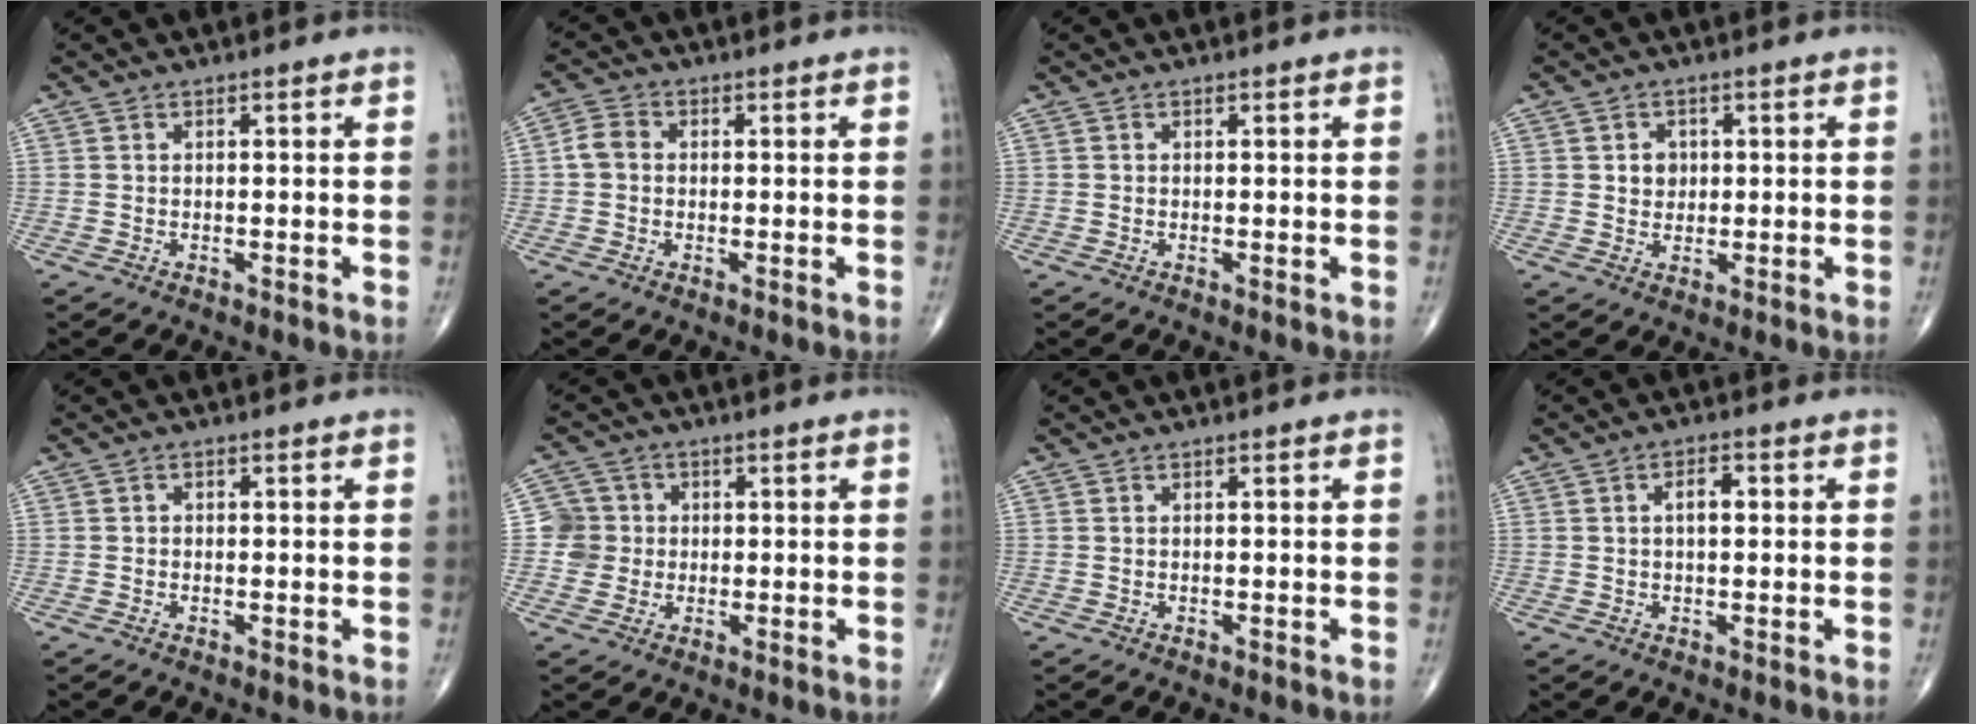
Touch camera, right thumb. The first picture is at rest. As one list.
[{"total": 3.4, "force": [-0.1, 2.8, 2.0], "torque": [-0.035, 0.010, -0.007]}, {"total": 0.0}, {"total": 3.0, "force": [0.6, 2.6, 1.4], "torque": [-0.005, 0.000, 0.009]}, {"total": 0.6, "force": [-0.2, 0.5, 0.2], "torque": [0.000, 0.002, -0.007]}, {"total": 4.8, "force": [-0.1, 4.8, 0.4], "torque": [0.026, 0.010, -0.009]}, {"total": 0.0}, {"total": 3.3, "force": [0.5, 1.6, 2.9], "torque": [-0.046, 0.007, 0.006]}]